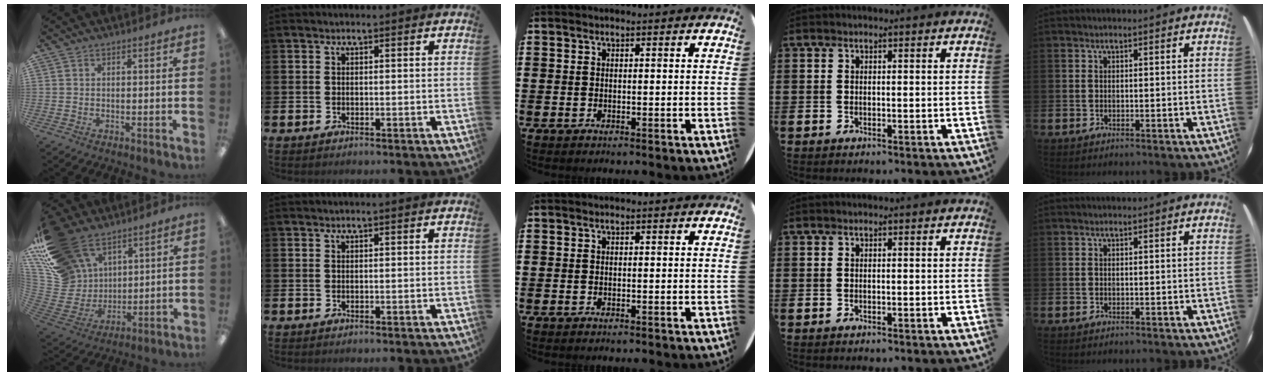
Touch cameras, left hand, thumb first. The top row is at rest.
{"thumb": {"total": 21.5, "force": [14.1, 13.4, 9.1], "torque": [-0.232, -0.076, 0.275]}}